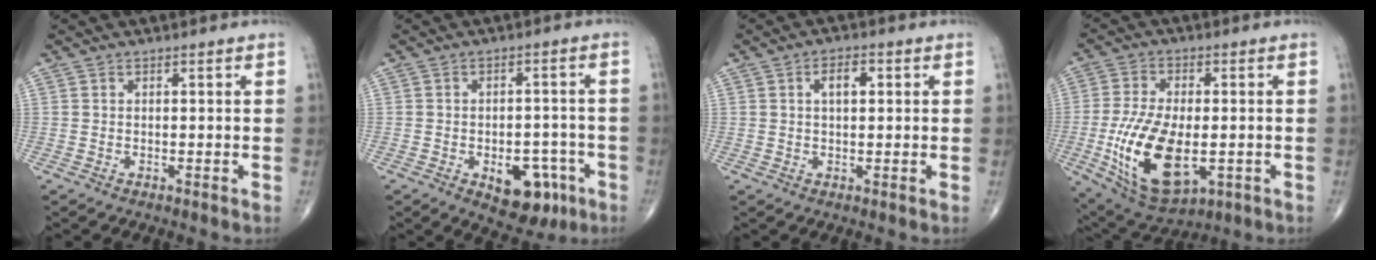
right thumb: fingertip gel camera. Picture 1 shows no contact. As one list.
[{"total": 10.2, "force": [-4.4, 5.9, 7.0], "torque": [-0.060, 0.026, -0.049]}, {"total": 3.7, "force": [1.0, 1.9, 3.1], "torque": [-0.041, 0.005, 0.013]}, {"total": 18.7, "force": [-4.0, 9.6, 15.6], "torque": [-0.300, -0.007, -0.050]}]